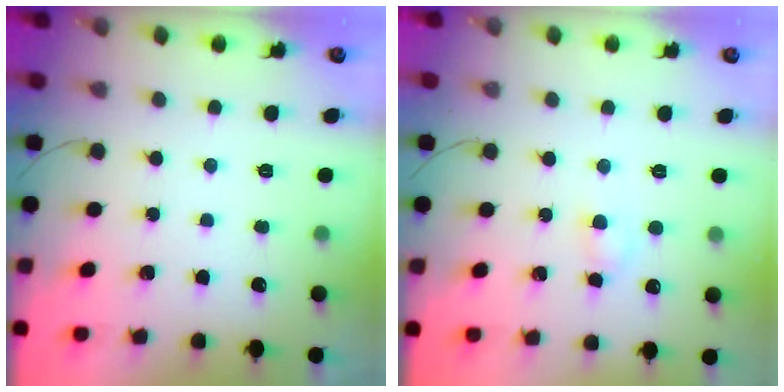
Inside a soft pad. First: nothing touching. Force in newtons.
{"total": 2.7, "press": 2.5, "slide": 1.1}